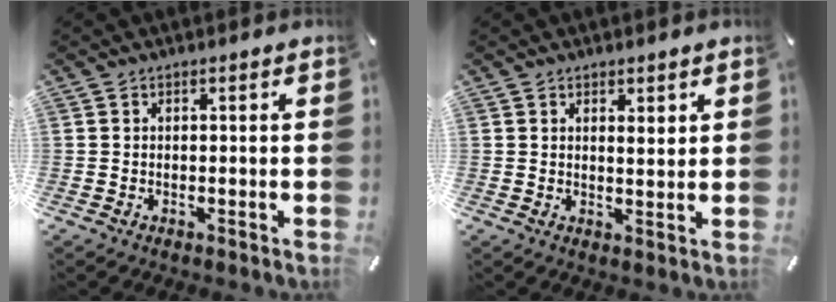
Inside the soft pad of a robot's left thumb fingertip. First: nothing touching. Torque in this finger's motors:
{"motor_torque": [0.13, -0.24, 0.15, 0.05, -0.01]}